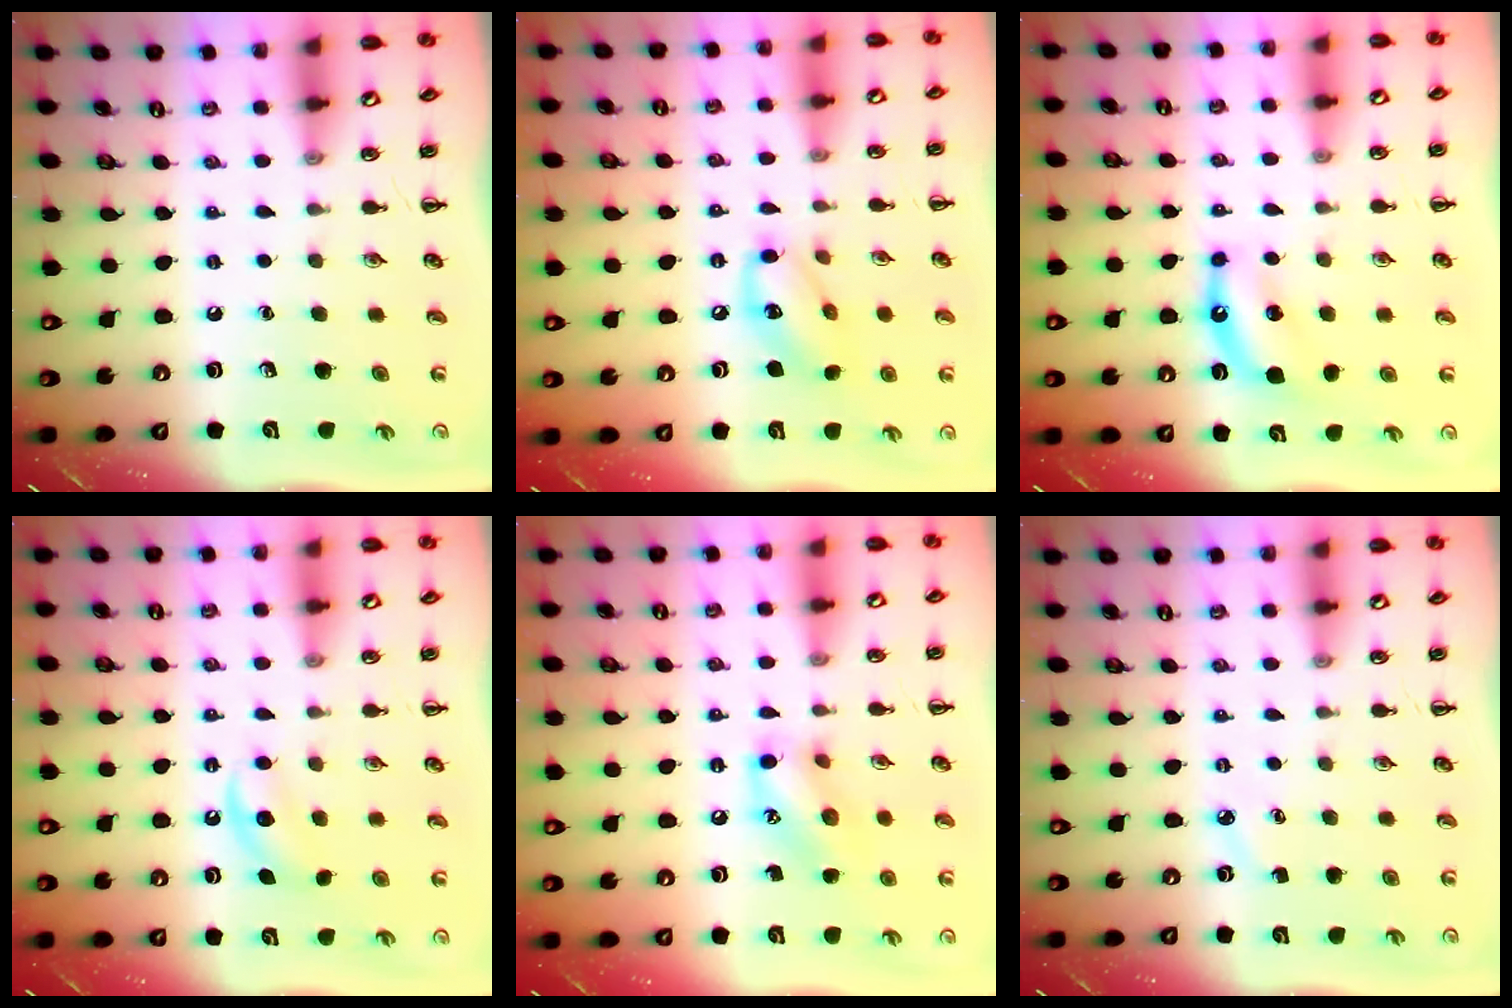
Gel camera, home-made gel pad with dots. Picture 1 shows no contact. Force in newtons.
{"total": 12.0, "press": 11.9, "slide": 1.6}
{"total": 6.9, "press": 6.9, "slide": 1.0}
{"total": 4.9, "press": 4.7, "slide": 1.4}
{"total": 11.4, "press": 11.3, "slide": 0.5}
{"total": 2.0, "press": 1.9, "slide": 0.7}